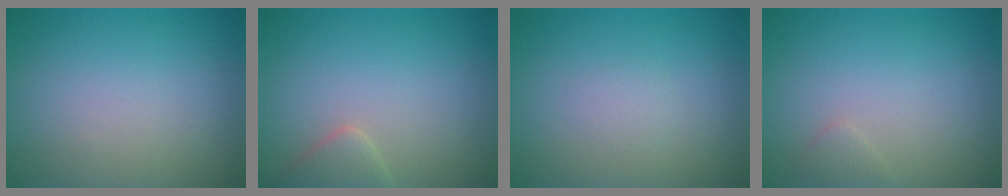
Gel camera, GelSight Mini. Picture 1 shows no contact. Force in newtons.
{"total": 1.9, "press": 1.9, "slide": 0.2}
{"total": 0.7, "press": 0.7, "slide": 0.1}
{"total": 0.8, "press": 0.8, "slide": 0.1}